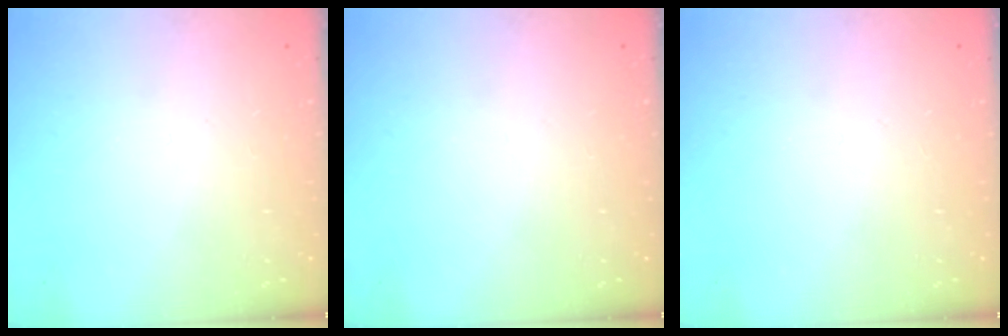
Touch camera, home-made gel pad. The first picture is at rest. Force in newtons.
{"total": 0.0}
{"total": 0.0}